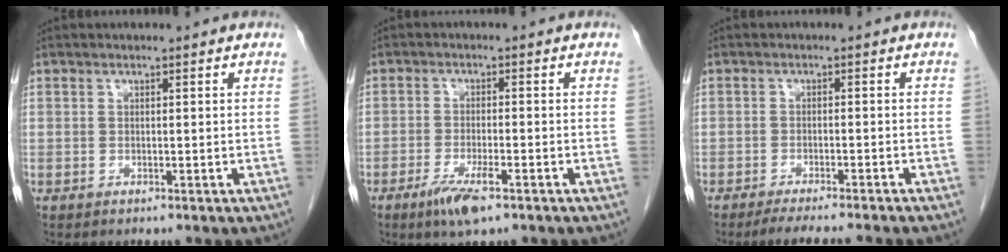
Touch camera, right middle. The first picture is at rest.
{"total": 5.3, "force": [-3.3, 0.9, 4.1], "torque": [-0.083, -0.009, -0.055]}
{"total": 7.2, "force": [-6.2, -0.6, 3.5], "torque": [-0.035, -0.015, -0.092]}